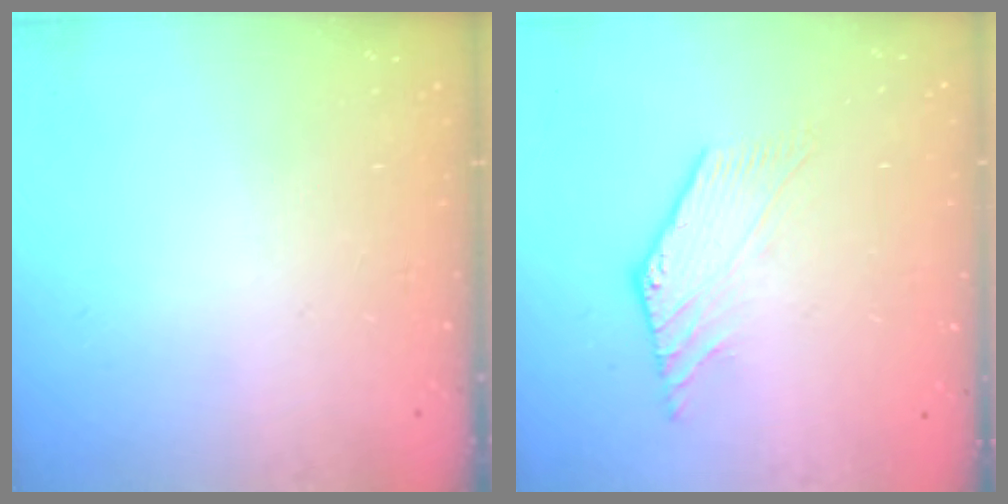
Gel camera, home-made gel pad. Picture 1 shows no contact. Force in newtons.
{"total": 3.5, "press": 3.5, "slide": 0.4}